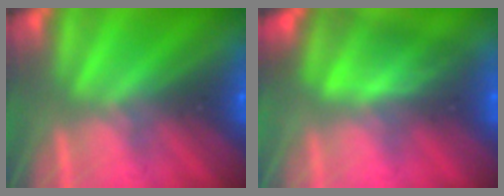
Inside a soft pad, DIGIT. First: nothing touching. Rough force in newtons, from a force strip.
{"total": 4.4}